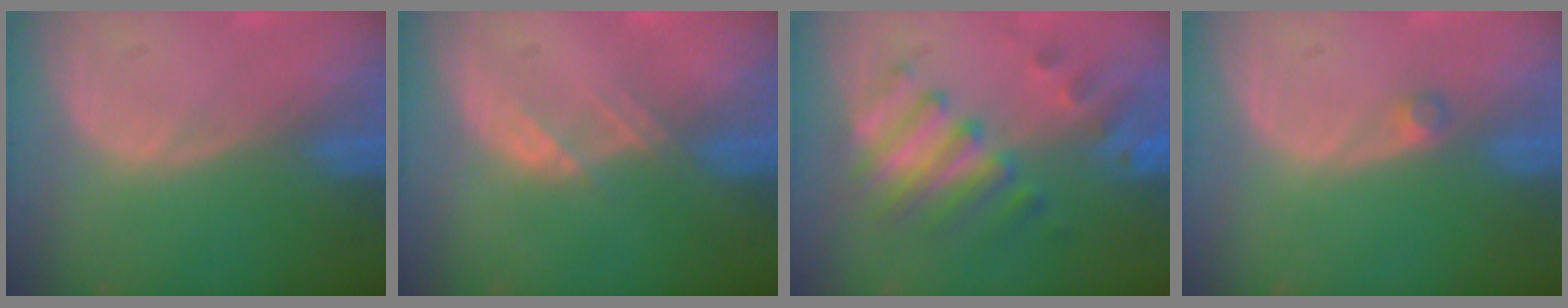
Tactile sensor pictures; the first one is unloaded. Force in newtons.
{"total": 1.9, "press": 1.9, "slide": 0.3}
{"total": 7.5, "press": 7.4, "slide": 1.1}
{"total": 1.3, "press": 1.1, "slide": 0.6}